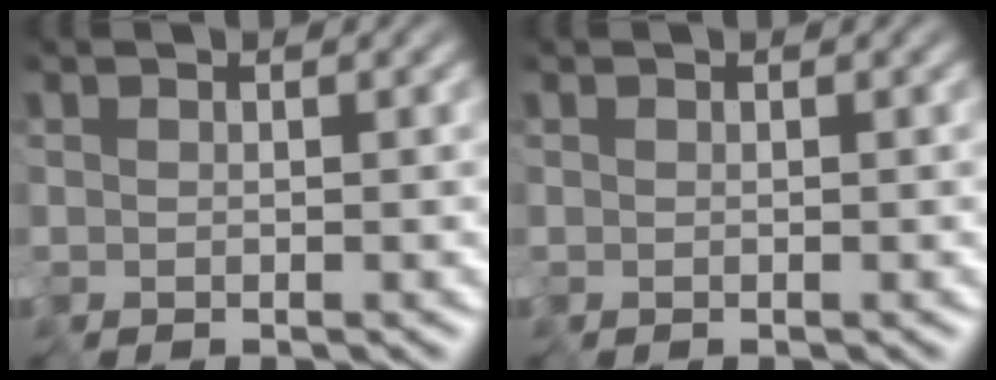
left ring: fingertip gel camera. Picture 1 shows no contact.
{"total": 0.0}